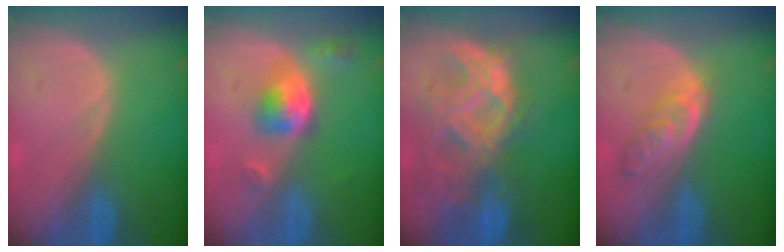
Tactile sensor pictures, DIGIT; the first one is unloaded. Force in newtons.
{"total": 5.4, "press": 5.0, "slide": 2.1}
{"total": 10.9, "press": 9.3, "slide": 5.7}
{"total": 4.7, "press": 4.7, "slide": 0.7}